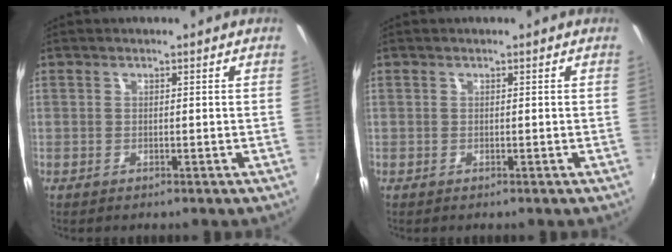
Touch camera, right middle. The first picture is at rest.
{"total": 0.0}